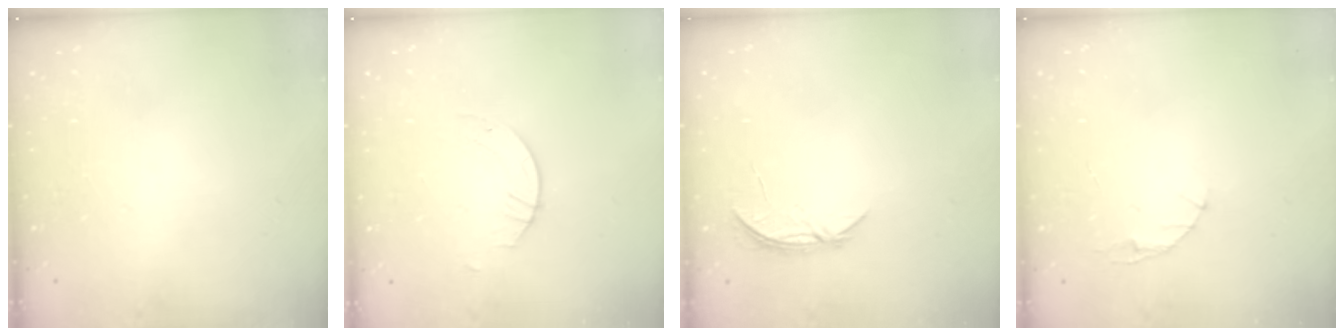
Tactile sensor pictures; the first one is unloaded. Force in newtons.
{"total": 2.1, "press": 2.1, "slide": 0.1}
{"total": 4.4, "press": 4.3, "slide": 0.5}
{"total": 3.1, "press": 3.1, "slide": 0.4}